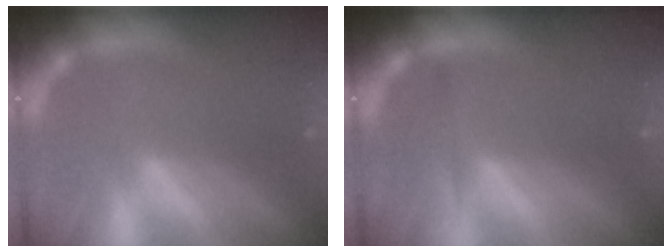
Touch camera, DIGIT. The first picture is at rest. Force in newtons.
{"total": 1.4}